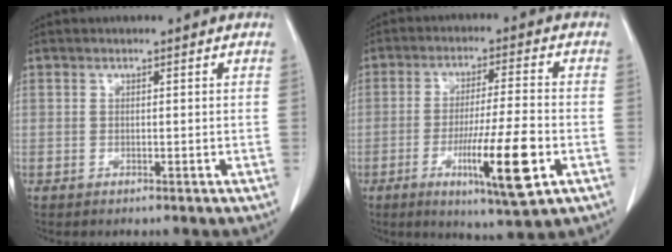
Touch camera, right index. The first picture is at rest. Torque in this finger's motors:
{"motor_torque": [1.73, -0.41, 0.70, 0.17]}